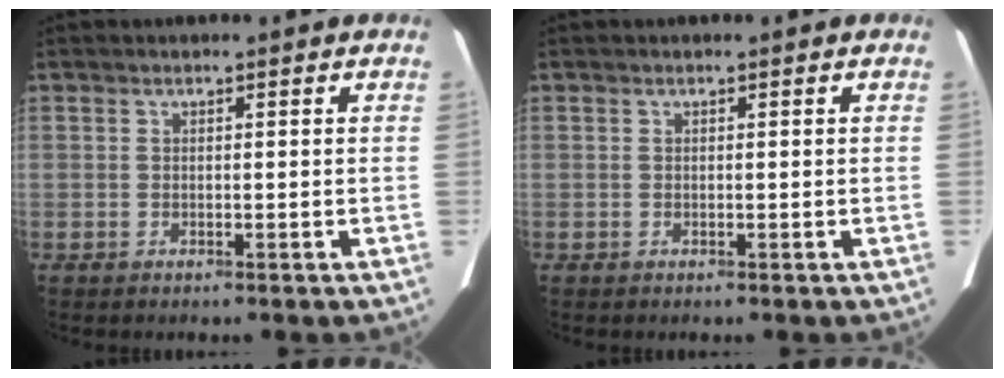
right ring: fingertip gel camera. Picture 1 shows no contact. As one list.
[{"total": 0.0}]